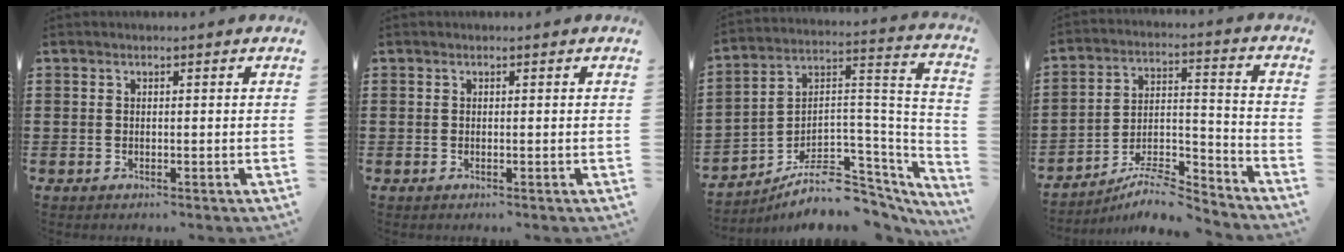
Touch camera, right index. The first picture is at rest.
{"total": 0.0}
{"total": 7.7, "force": [-5.5, 4.0, 3.7], "torque": [-0.065, 0.008, -0.097]}
{"total": 8.5, "force": [-7.8, 1.5, 3.0], "torque": [-0.040, 0.019, -0.149]}